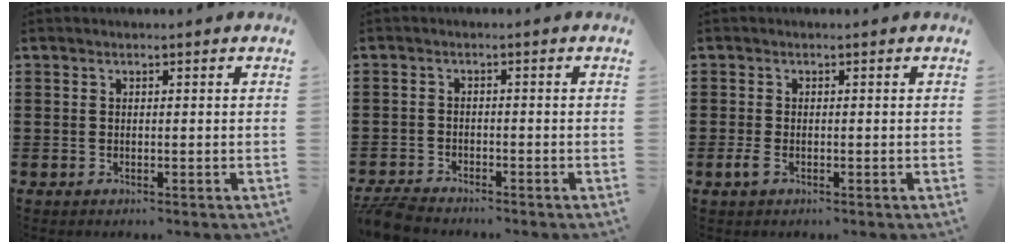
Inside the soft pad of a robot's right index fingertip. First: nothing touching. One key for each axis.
{"total": 3.6, "fx": -3.5, "fy": 0.6, "fz": 0.6, "tx": -0.034, "ty": -0.007, "tz": -0.078}
{"total": 1.5, "fx": -0.7, "fy": 0.6, "fz": 1.1, "tx": -0.037, "ty": -0.008, "tz": -0.017}